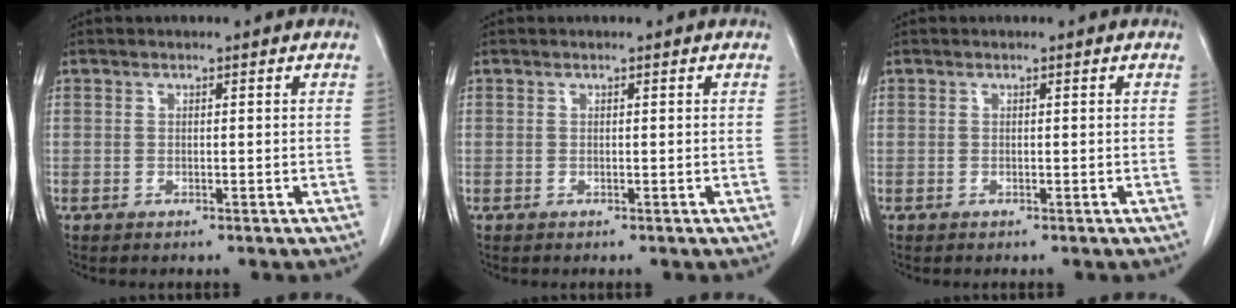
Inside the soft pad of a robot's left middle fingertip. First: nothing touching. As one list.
[{"total": 0.0}, {"total": 0.0}]